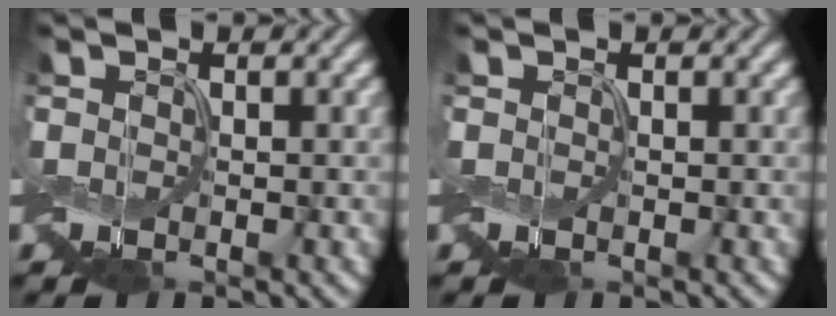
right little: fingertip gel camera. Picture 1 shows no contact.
{"total": 0.0}